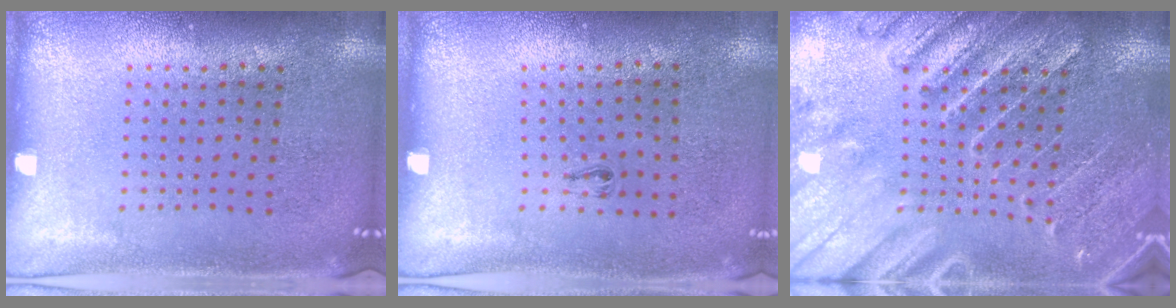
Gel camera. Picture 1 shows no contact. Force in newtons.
{"total": 0.5, "press": 0.2, "slide": 0.5}
{"total": 3.0, "press": 2.9, "slide": 0.8}